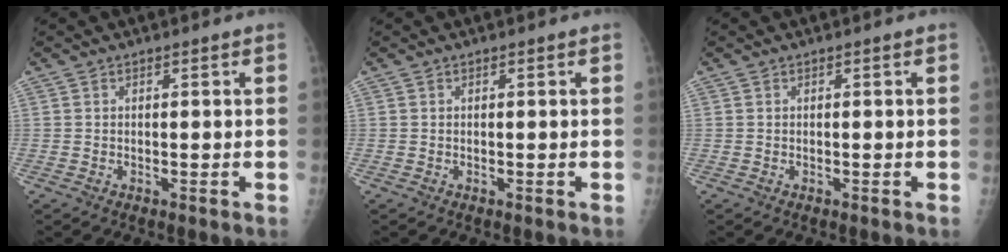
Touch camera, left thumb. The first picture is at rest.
{"total": 0.0}
{"total": 0.0}